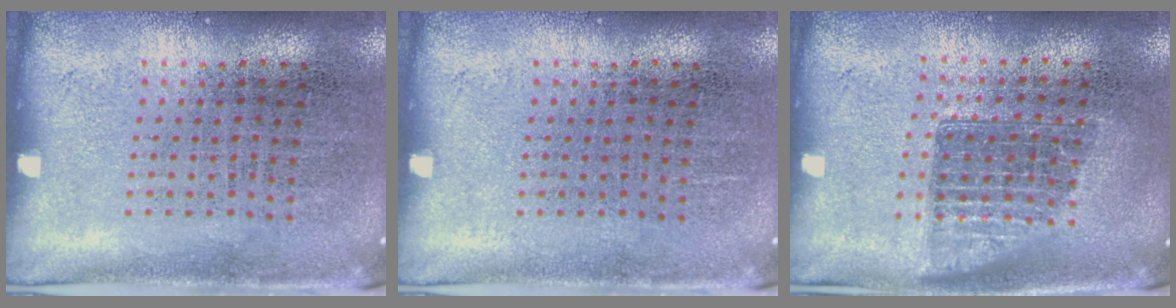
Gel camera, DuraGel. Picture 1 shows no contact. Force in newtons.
{"total": 0.0}
{"total": 1.4, "press": 1.1, "slide": 0.8}